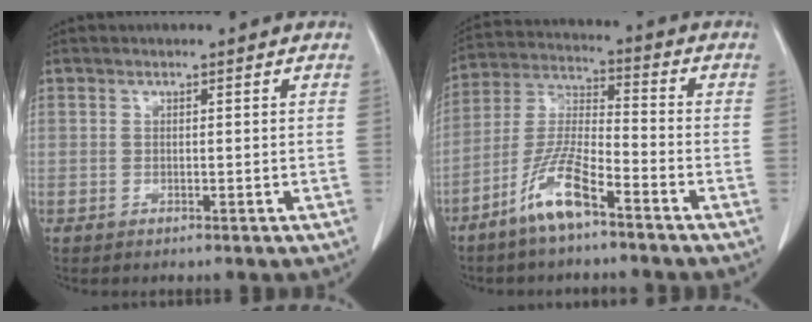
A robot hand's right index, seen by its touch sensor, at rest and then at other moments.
{"total": 9.7, "force": [-6.0, 1.6, 7.4], "torque": [-0.157, -0.008, -0.121]}